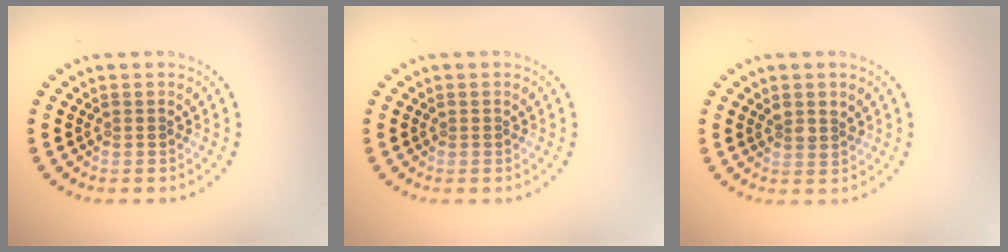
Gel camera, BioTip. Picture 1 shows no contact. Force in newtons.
{"total": 0.0}
{"total": 1.3, "press": 1.1, "slide": 0.8}